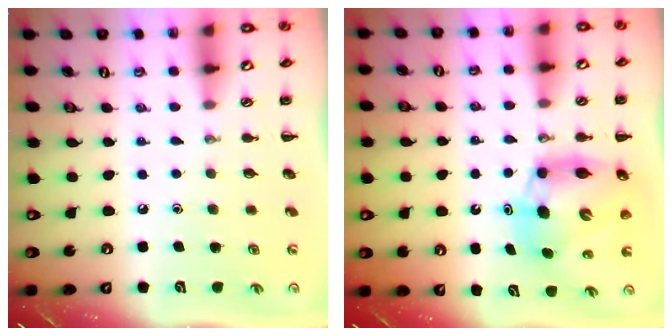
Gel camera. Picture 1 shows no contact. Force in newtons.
{"total": 11.0, "press": 10.5, "slide": 3.2}